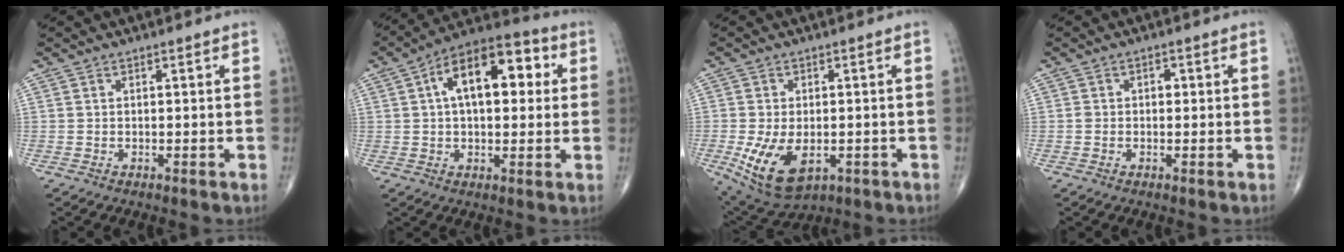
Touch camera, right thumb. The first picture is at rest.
{"total": 15.9, "force": [3.7, 8.3, 13.1], "torque": [-0.181, 0.031, 0.049]}
{"total": 11.3, "force": [-3.1, 6.5, 8.6], "torque": [-0.155, -0.005, -0.035]}
{"total": 1.5, "force": [0.1, 1.1, 0.9], "torque": [-0.007, 0.005, 0.000]}